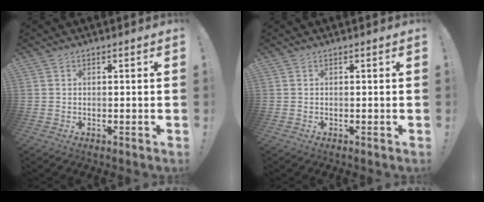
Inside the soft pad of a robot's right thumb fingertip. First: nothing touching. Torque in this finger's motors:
{"motor_torque": [-0.01, 0.01, 0.00, 0.01, 0.00]}